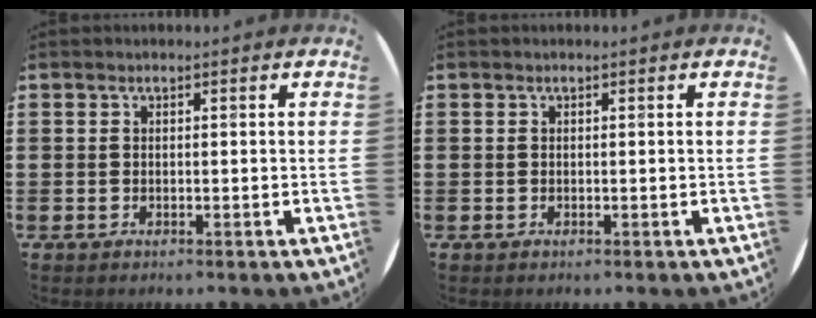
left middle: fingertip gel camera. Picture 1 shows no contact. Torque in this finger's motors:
{"motor_torque": [-0.06, -0.03, 0.00, 0.00]}